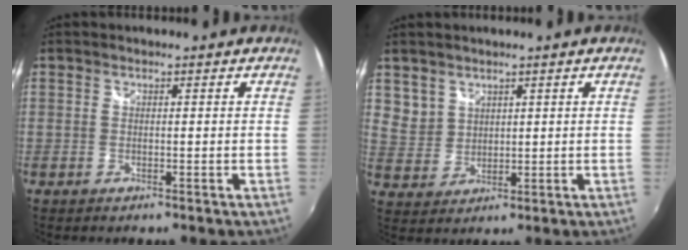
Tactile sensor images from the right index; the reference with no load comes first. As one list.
[{"total": 4.9, "force": [3.2, 3.7, 0.3], "torque": [0.005, 0.010, 0.072]}]